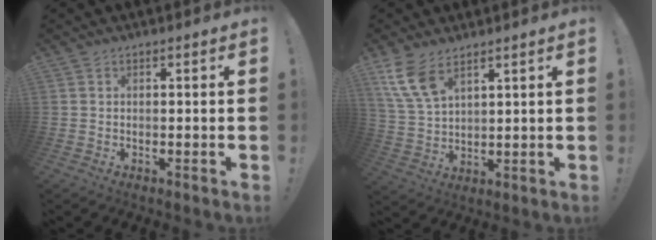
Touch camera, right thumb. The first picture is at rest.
{"total": 9.2, "force": [6.1, 3.9, 5.6], "torque": [-0.110, -0.027, 0.118]}